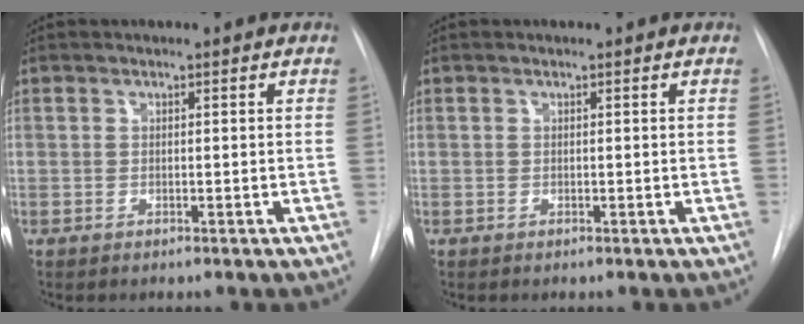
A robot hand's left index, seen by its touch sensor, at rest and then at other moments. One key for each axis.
{"total": 0.0}